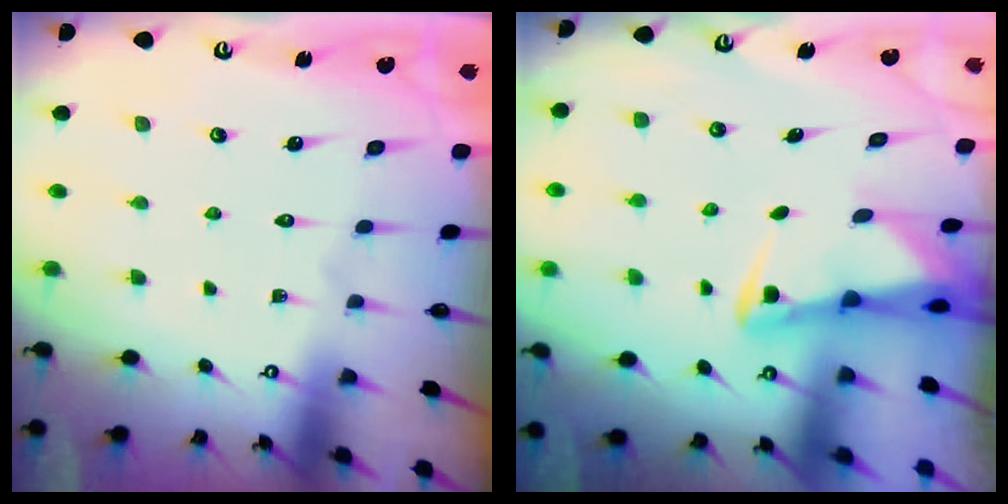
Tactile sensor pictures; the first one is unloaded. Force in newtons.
{"total": 2.7, "press": 2.6, "slide": 0.6}